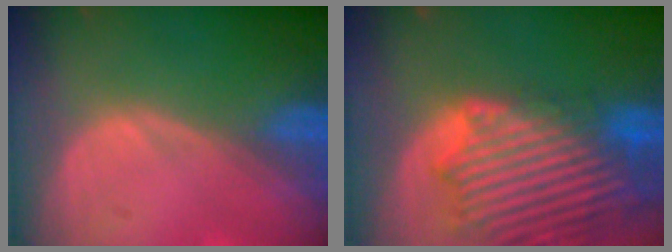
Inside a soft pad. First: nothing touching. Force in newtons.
{"total": 14.2, "press": 12.2, "slide": 7.4}